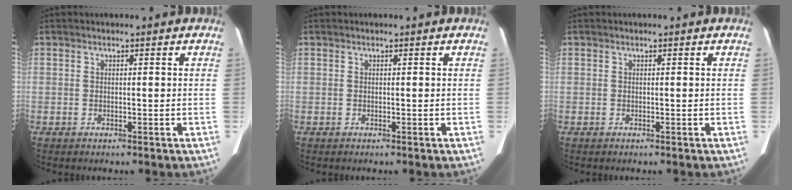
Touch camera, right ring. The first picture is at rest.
{"total": 0.0}
{"total": 0.0}